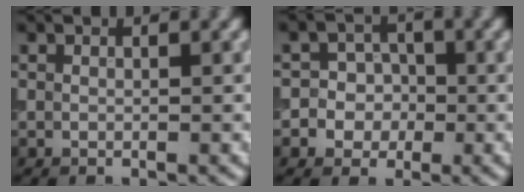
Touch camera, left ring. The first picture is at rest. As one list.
[{"total": 3.7, "force": [-0.9, 3.5, 0.9], "torque": [0.012, 0.016, -0.038]}]